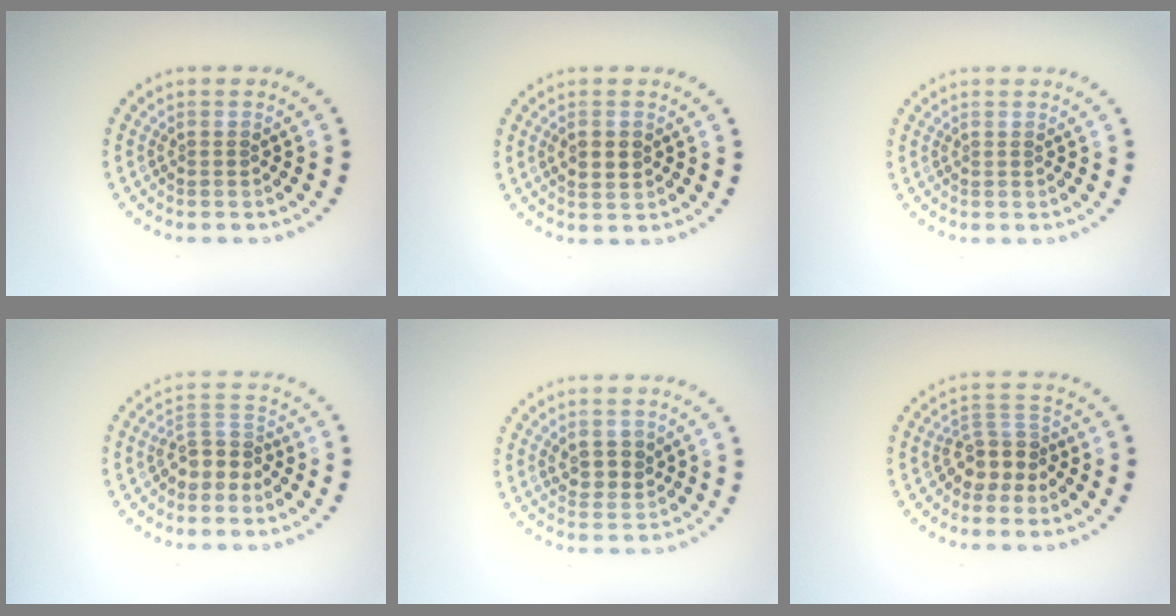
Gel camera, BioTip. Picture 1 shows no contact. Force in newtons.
{"total": 1.8, "press": 1.8, "slide": 0.2}
{"total": 0.0}
{"total": 2.4, "press": 2.0, "slide": 1.4}
{"total": 2.4, "press": 2.3, "slide": 0.8}
{"total": 2.8, "press": 2.2, "slide": 1.7}